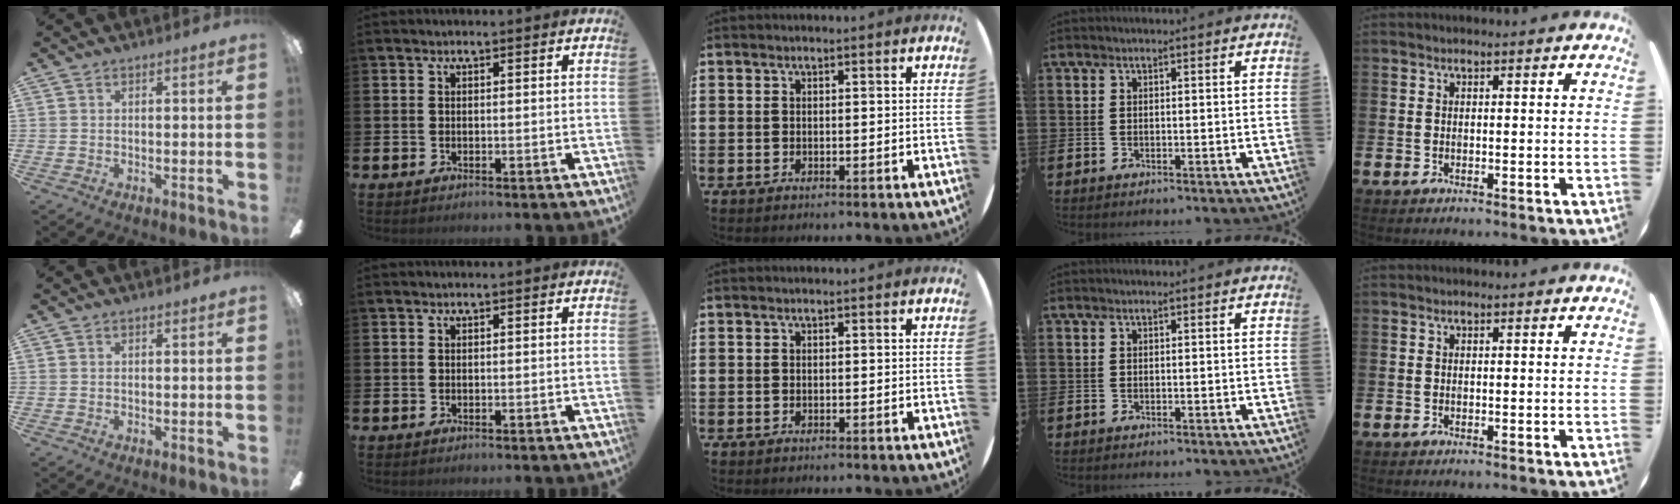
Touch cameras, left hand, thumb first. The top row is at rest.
{}